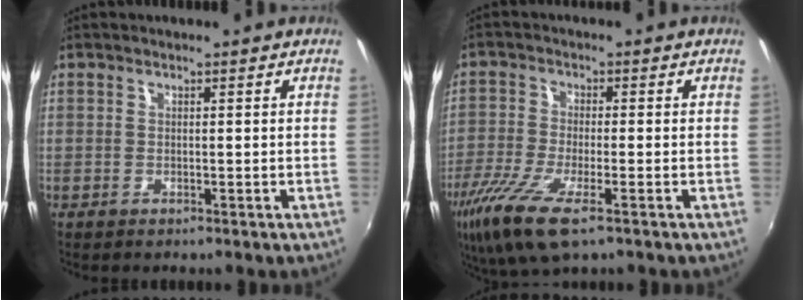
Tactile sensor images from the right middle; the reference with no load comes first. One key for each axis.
{"total": 11.8, "fx": -6.9, "fy": 3.1, "fz": 9.1, "tx": -0.203, "ty": -0.042, "tz": -0.133}